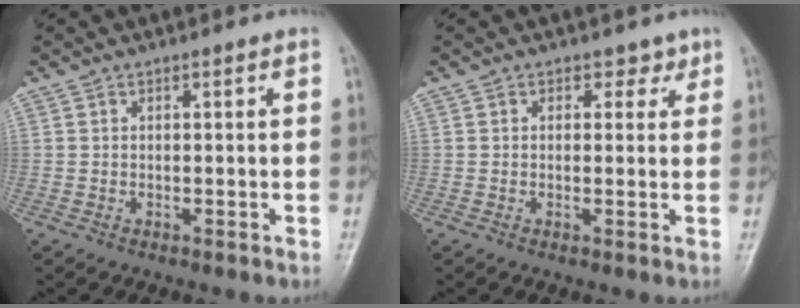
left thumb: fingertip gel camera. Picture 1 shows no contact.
{"total": 2.1, "force": [1.2, 1.6, 0.6], "torque": [0.013, -0.003, 0.007]}